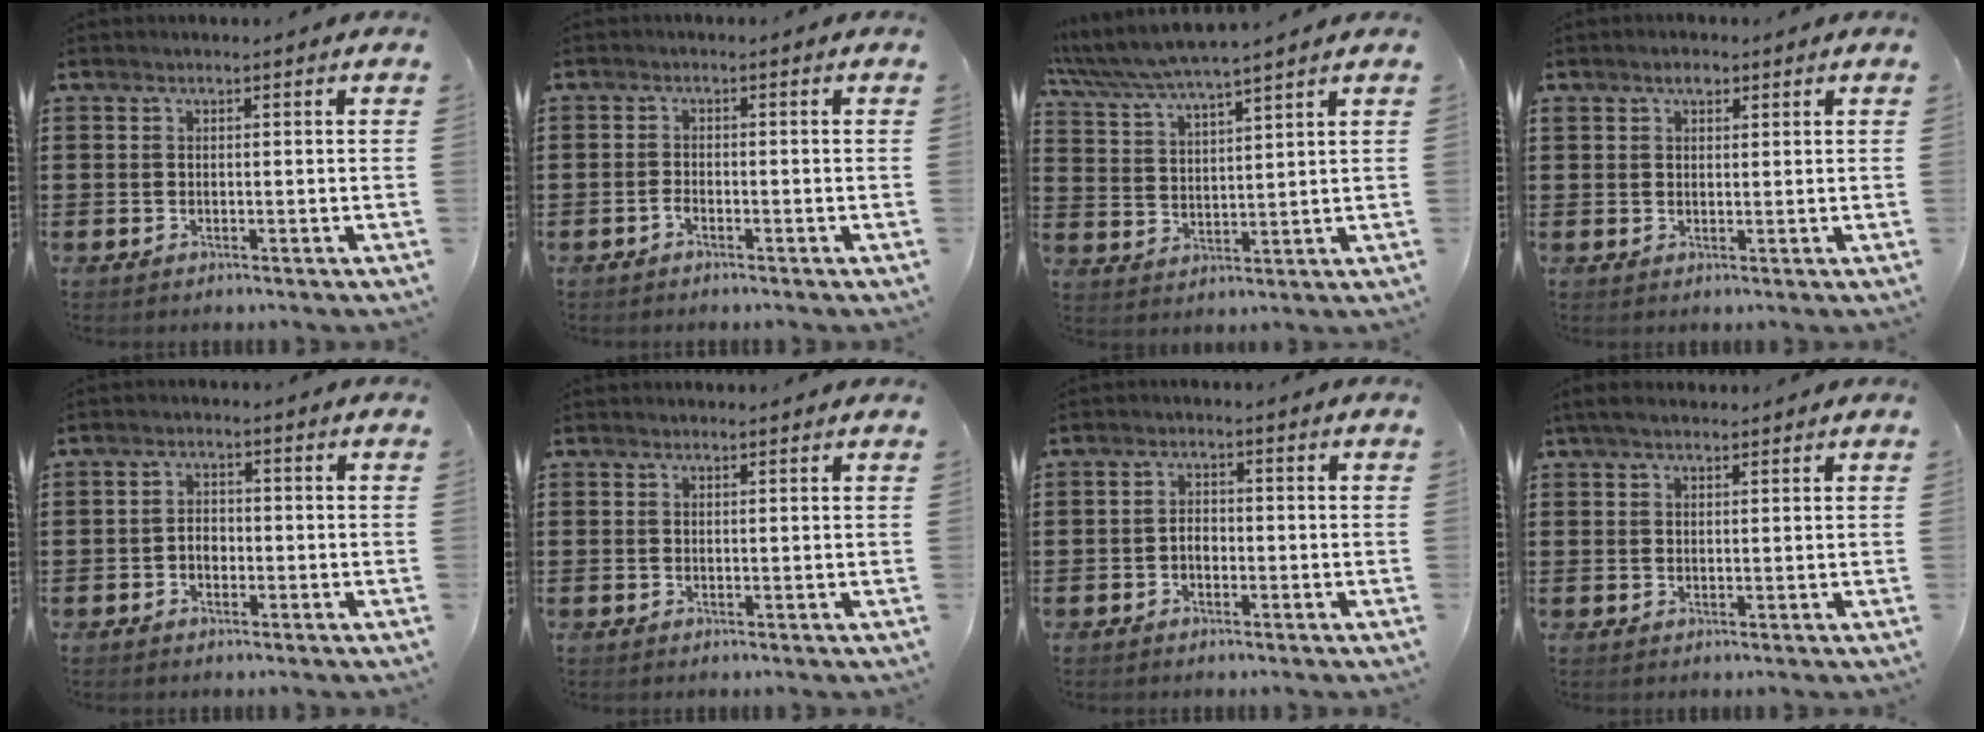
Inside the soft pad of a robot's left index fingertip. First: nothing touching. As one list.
[{"total": 1.0, "force": [-0.8, 0.3, 0.5], "torque": [-0.014, -0.004, -0.015]}, {"total": 4.5, "force": [4.2, -0.4, 1.6], "torque": [-0.049, -0.027, 0.069]}, {"total": 2.3, "force": [1.5, 1.1, 1.4], "torque": [-0.023, 0.001, 0.025]}, {"total": 2.2, "force": [-0.7, 1.5, 1.4], "torque": [-0.030, 0.004, -0.016]}, {"total": 0.7, "force": [0.7, 0.2, 0.1], "torque": [-0.004, 0.000, 0.014]}, {"total": 1.9, "force": [-0.6, 1.2, 1.4], "torque": [-0.029, 0.005, -0.014]}, {"total": 4.6, "force": [3.6, 1.0, 2.7], "torque": [-0.062, 0.000, 0.068]}]